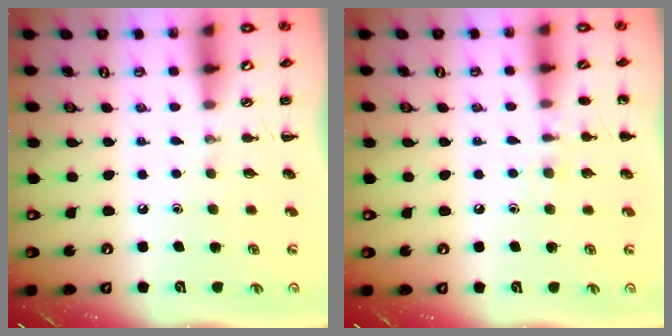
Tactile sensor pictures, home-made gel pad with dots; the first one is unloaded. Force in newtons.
{"total": 7.5, "press": 7.3, "slide": 1.7}